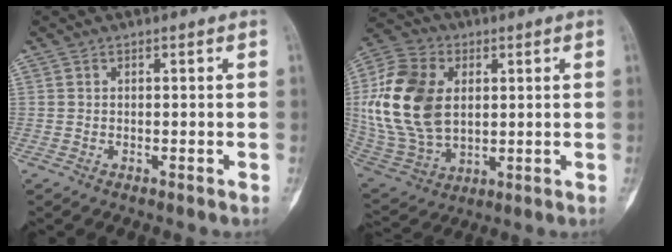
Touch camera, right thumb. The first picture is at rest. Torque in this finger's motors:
{"motor_torque": [-0.23, 1.34, 1.93, 0.30, 0.46]}